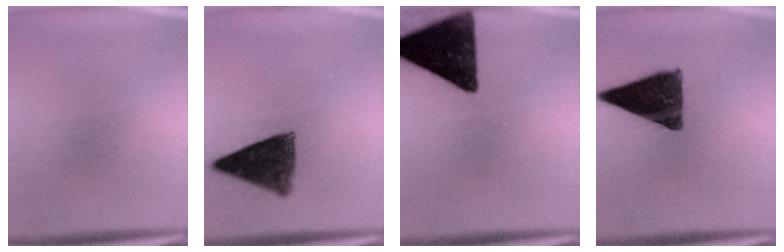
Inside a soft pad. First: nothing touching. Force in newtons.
{"total": 10.0}
{"total": 16.3}
{"total": 12.9}